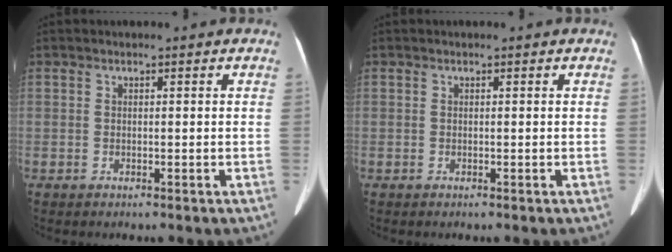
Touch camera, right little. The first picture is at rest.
{"total": 0.0}